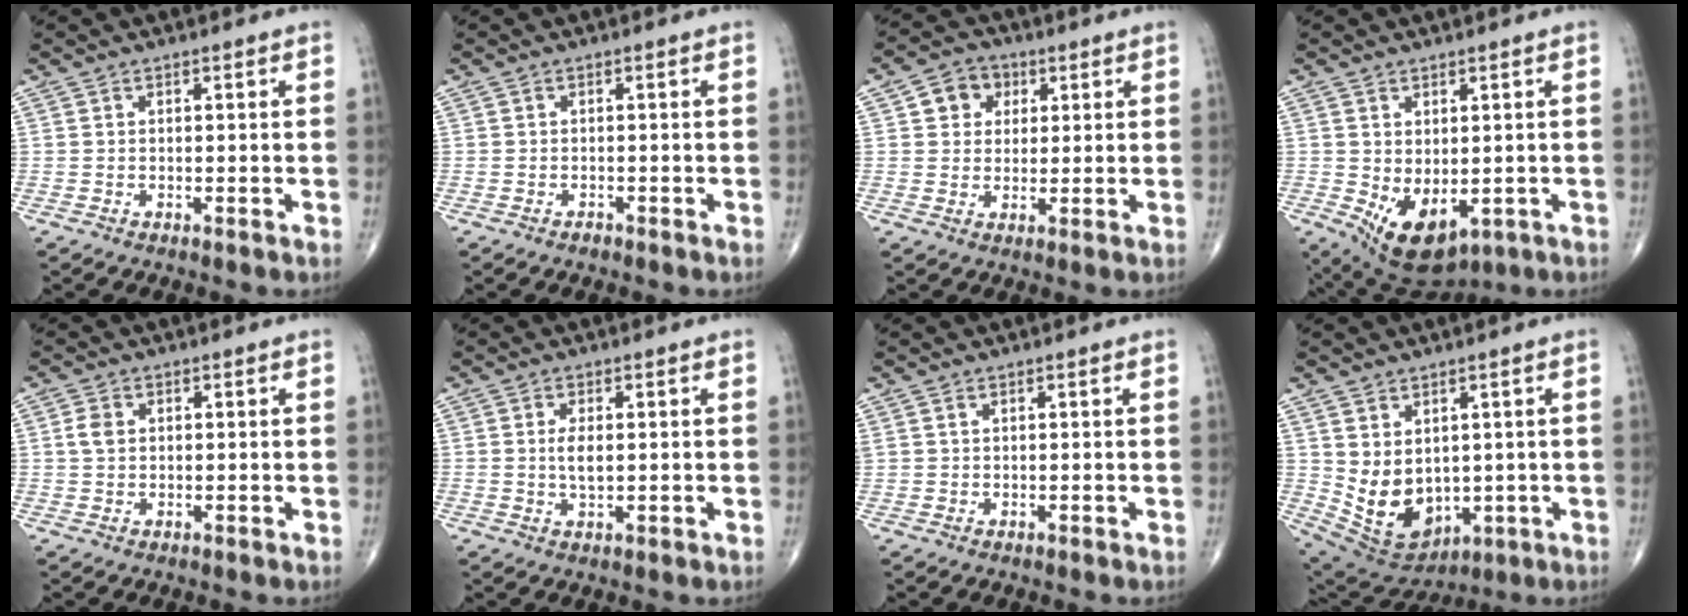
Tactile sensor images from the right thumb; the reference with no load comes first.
{"total": 0.6, "force": [-0.4, 0.3, 0.2], "torque": [0.002, 0.001, -0.009]}
{"total": 6.3, "force": [2.1, 5.3, 2.6], "torque": [-0.007, 0.000, 0.030]}
{"total": 9.4, "force": [-1.9, 5.6, 7.3], "torque": [-0.101, -0.005, -0.003]}
{"total": 2.6, "force": [0.6, 1.9, 1.7], "torque": [-0.032, 0.002, 0.010]}
{"total": 3.2, "force": [0.3, 1.4, 2.9], "torque": [-0.055, -0.005, 0.006]}
{"total": 0.8, "force": [0.5, 0.5, 0.4], "torque": [-0.009, 0.008, 0.013]}
{"total": 11.3, "force": [0.6, 8.2, 7.7], "torque": [-0.114, -0.012, 0.048]}